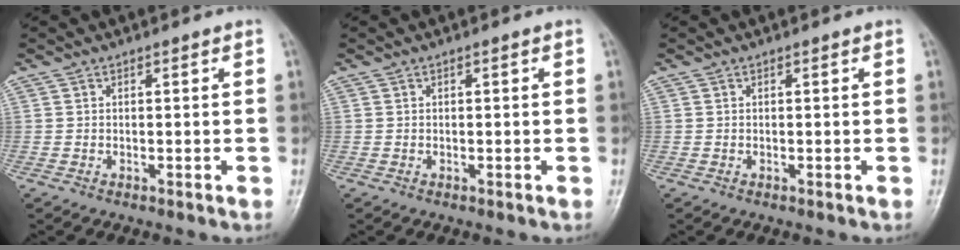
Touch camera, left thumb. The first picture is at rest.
{"total": 0.0}
{"total": 0.0}